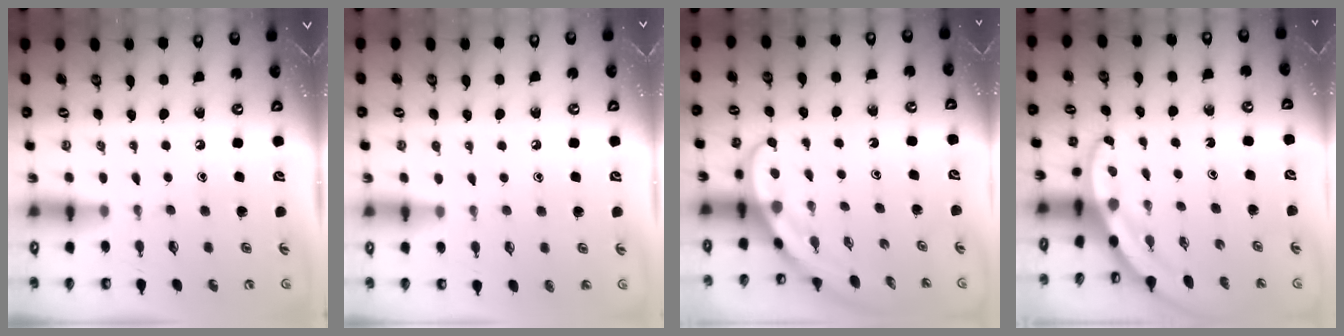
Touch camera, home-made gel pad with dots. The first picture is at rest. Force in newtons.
{"total": 6.9, "press": 6.8, "slide": 0.8}
{"total": 3.9, "press": 3.9, "slide": 0.3}
{"total": 3.5, "press": 3.5, "slide": 0.1}